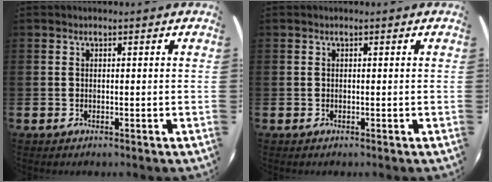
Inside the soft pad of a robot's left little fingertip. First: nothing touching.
{"total": 0.0}